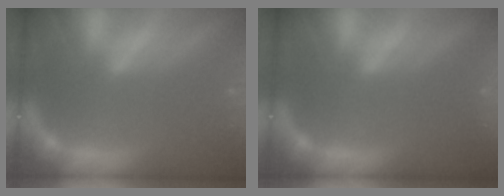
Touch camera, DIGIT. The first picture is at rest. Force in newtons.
{"total": 10.0}